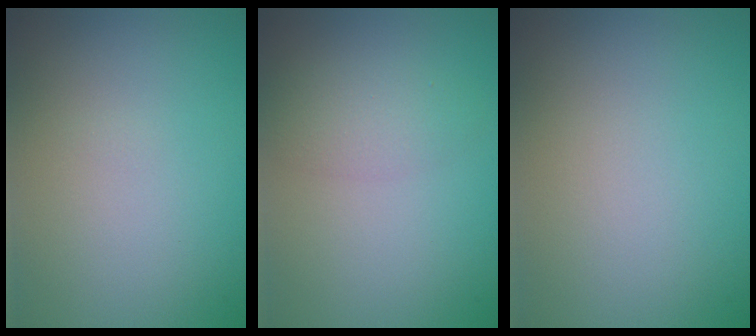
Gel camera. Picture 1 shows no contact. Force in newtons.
{"total": 2.2, "press": 2.1, "slide": 0.2}
{"total": 0.0}